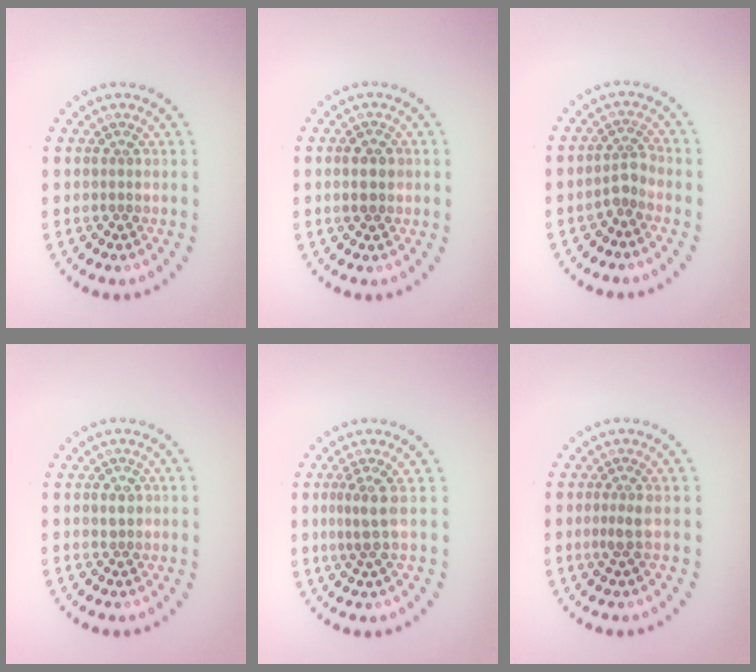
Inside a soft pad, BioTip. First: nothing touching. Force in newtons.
{"total": 2.5, "press": 2.5, "slide": 0.2}
{"total": 1.8, "press": 1.3, "slide": 1.2}
{"total": 1.0, "press": 1.0, "slide": 0.1}
{"total": 2.3, "press": 1.5, "slide": 1.7}
{"total": 1.3, "press": 1.0, "slide": 0.8}